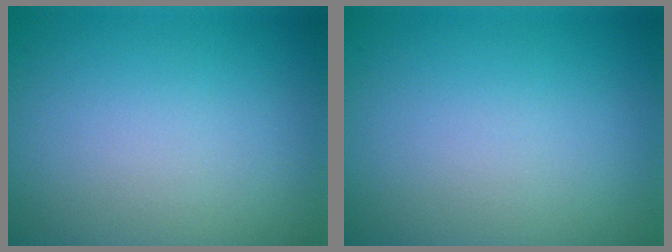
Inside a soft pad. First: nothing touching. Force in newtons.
{"total": 0.0}